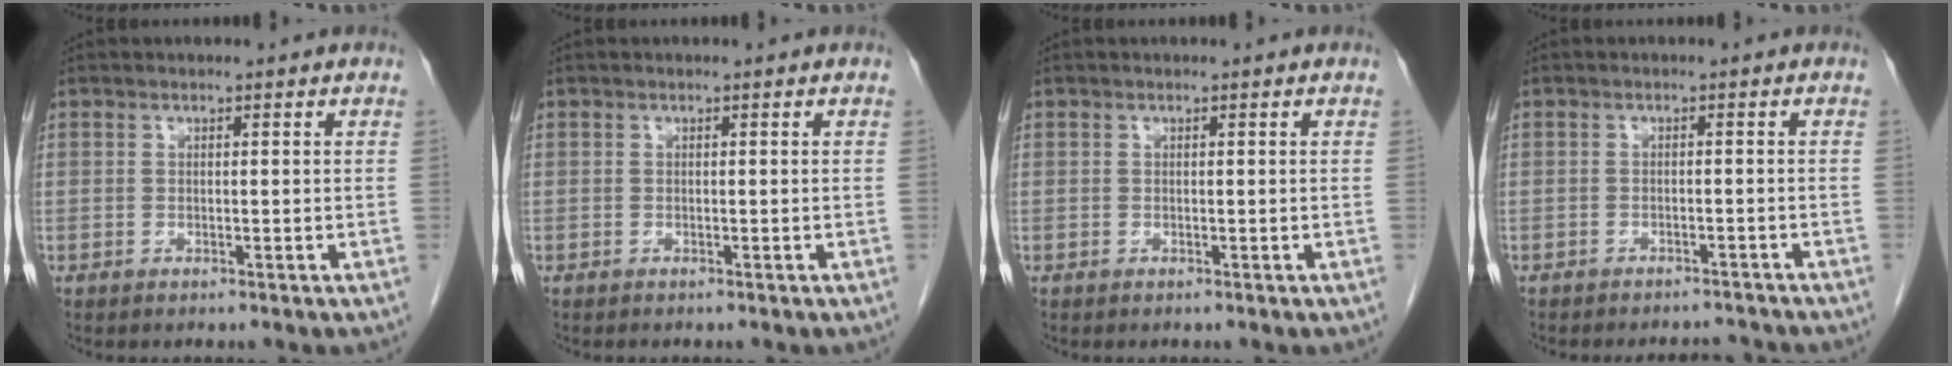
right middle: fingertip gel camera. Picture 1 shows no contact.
{"total": 0.0}
{"total": 0.0}
{"total": 5.2, "force": [-5.0, 1.1, 0.9], "torque": [-0.008, -0.002, -0.065]}